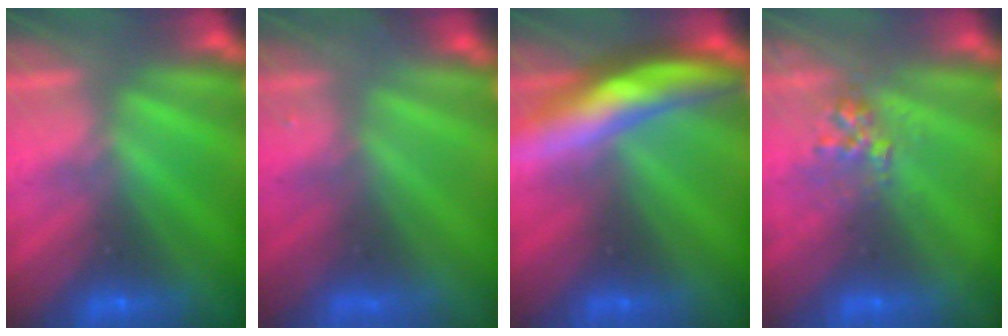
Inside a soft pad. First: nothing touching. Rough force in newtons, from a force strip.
{"total": 8.2}
{"total": 6.9}
{"total": 2.7}